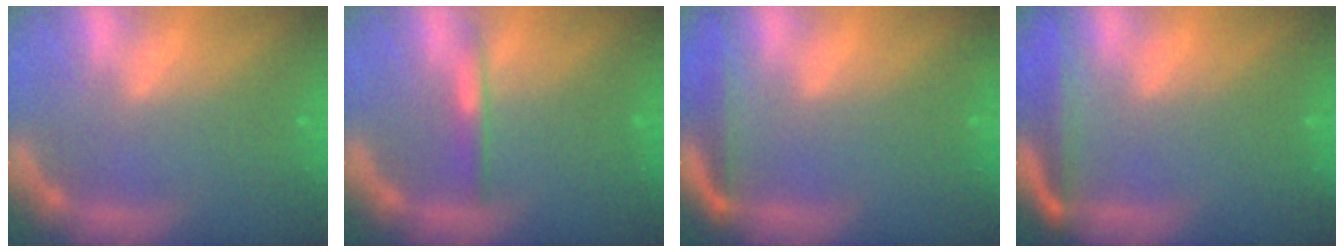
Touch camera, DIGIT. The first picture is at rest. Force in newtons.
{"total": 2.0}
{"total": 3.5}
{"total": 5.0}